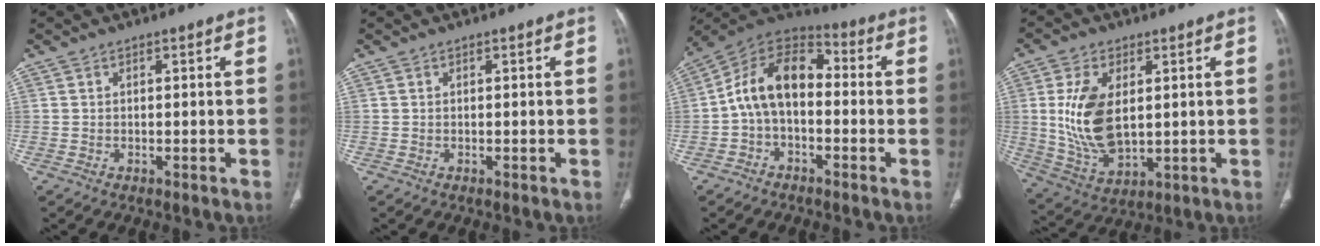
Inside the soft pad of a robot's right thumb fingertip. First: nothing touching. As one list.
[{"total": 0.0}, {"total": 12.5, "force": [-1.1, 8.1, 9.5], "torque": [-0.148, 0.047, -0.034]}, {"total": 13.6, "force": [1.9, 7.7, 11.0], "torque": [-0.210, -0.014, 0.050]}]